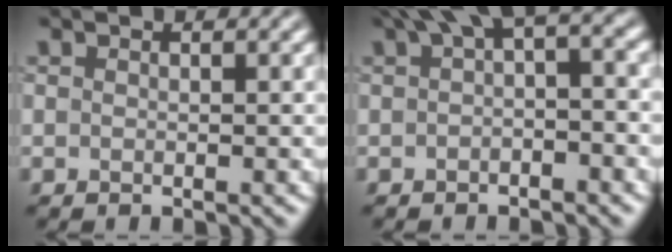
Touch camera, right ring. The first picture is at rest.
{"total": 4.4, "force": [1.3, 1.8, 3.8], "torque": [-0.046, 0.018, 0.010]}